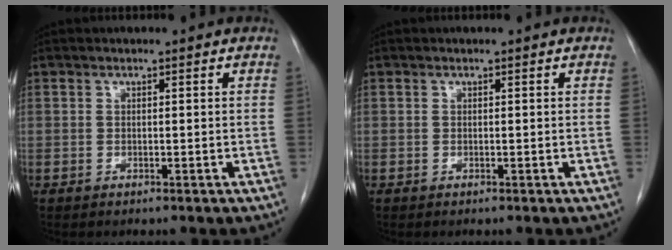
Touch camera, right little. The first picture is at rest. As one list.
[{"total": 0.0}]